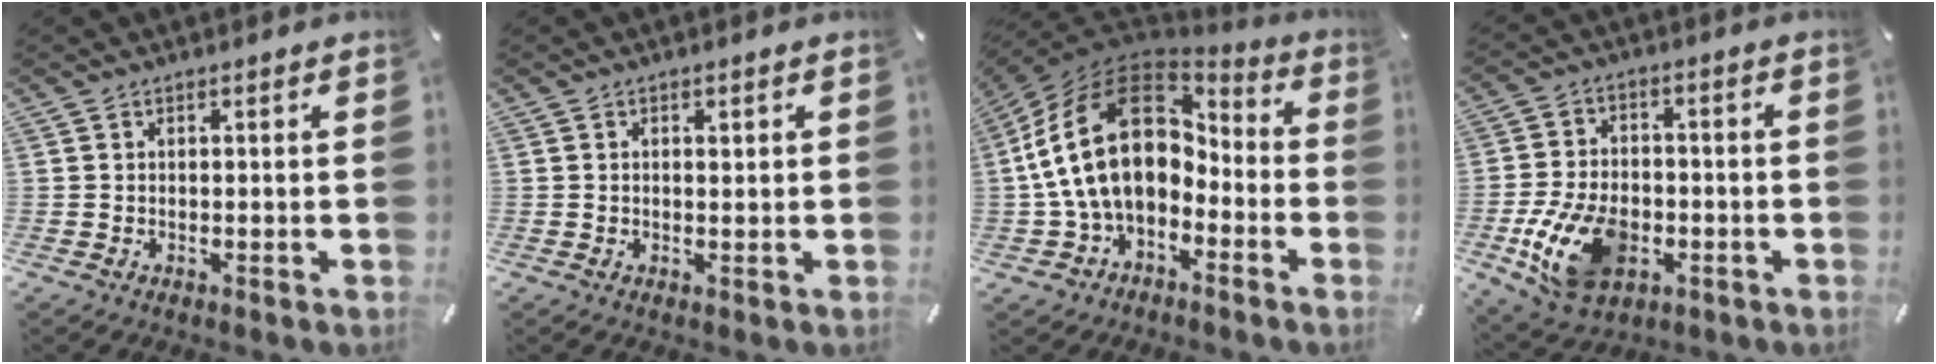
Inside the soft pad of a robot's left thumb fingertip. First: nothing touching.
{"total": 1.0, "force": [0.2, 0.7, 0.8], "torque": [-0.017, 0.003, 0.003]}
{"total": 22.6, "force": [1.6, 15.5, 16.4], "torque": [-0.343, 0.016, 0.028]}
{"total": 14.3, "force": [-4.4, 9.5, 9.7], "torque": [-0.190, 0.007, -0.077]}